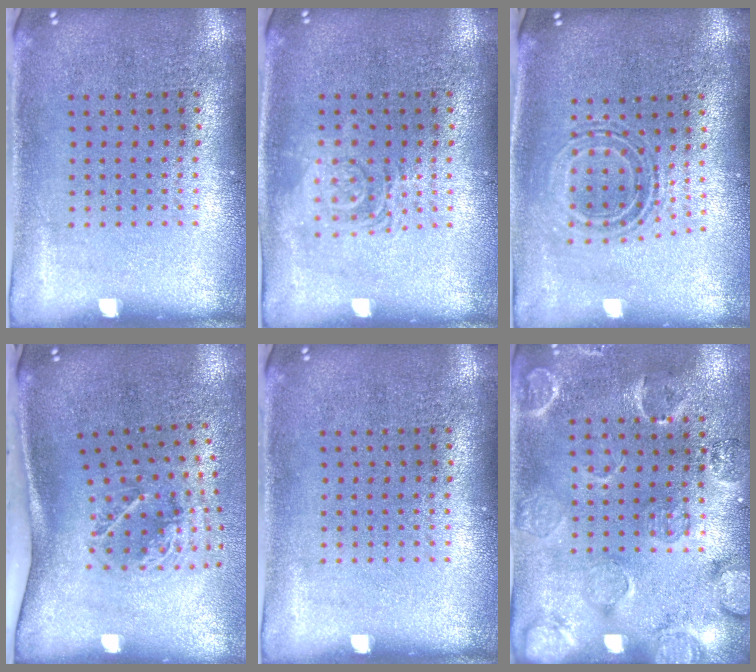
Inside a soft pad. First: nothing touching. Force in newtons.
{"total": 1.2, "press": 1.2, "slide": 0.2}
{"total": 0.9, "press": 0.8, "slide": 0.3}
{"total": 2.1, "press": 1.3, "slide": 1.7}
{"total": 0.0}
{"total": 2.8, "press": 1.8, "slide": 2.1}